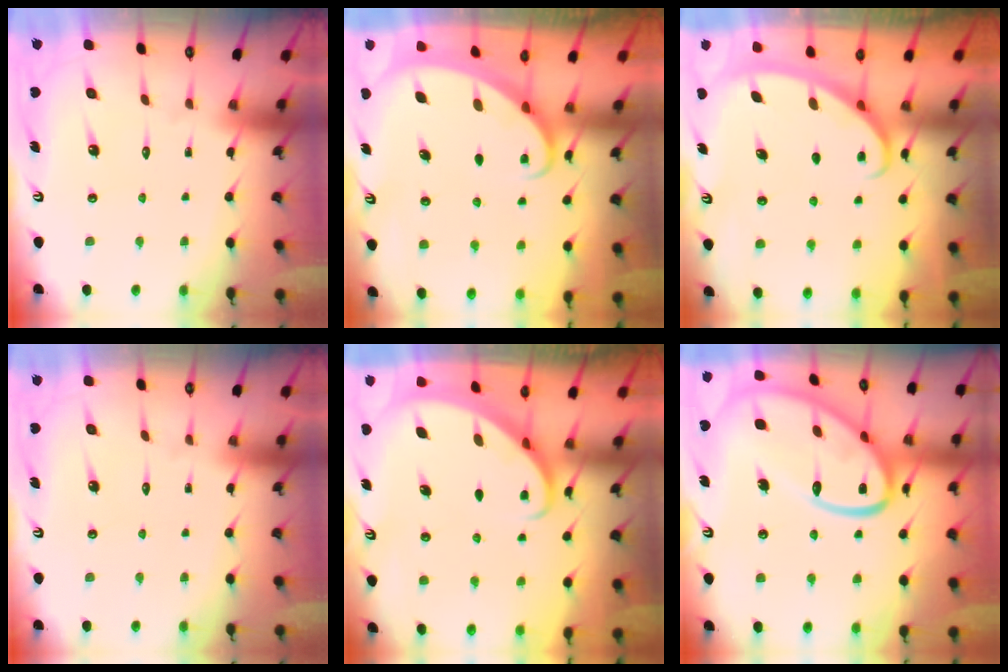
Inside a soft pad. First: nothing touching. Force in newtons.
{"total": 1.8, "press": 1.8, "slide": 0.2}
{"total": 2.8, "press": 2.8, "slide": 0.4}
{"total": 0.0}
{"total": 2.6, "press": 2.6, "slide": 0.2}
{"total": 23.0, "press": 22.9, "slide": 2.3}